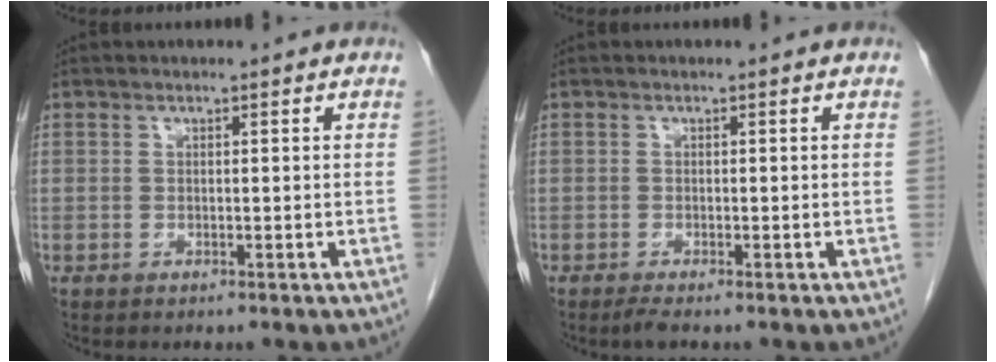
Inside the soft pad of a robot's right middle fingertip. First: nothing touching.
{"total": 1.1, "force": [-0.8, -0.1, 0.7], "torque": [-0.019, -0.005, -0.017]}